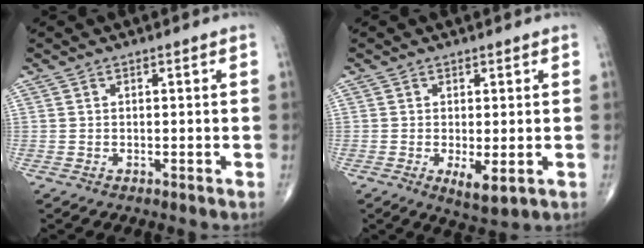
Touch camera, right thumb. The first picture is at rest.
{"total": 4.3, "force": [-0.9, 1.6, 3.9], "torque": [-0.065, -0.015, -0.010]}